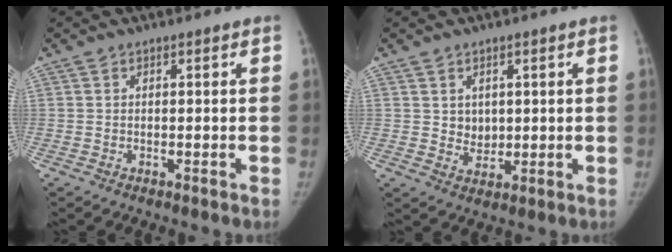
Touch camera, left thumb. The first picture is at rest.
{"total": 3.4, "force": [1.0, 2.9, 1.4], "torque": [-0.005, -0.011, 0.026]}